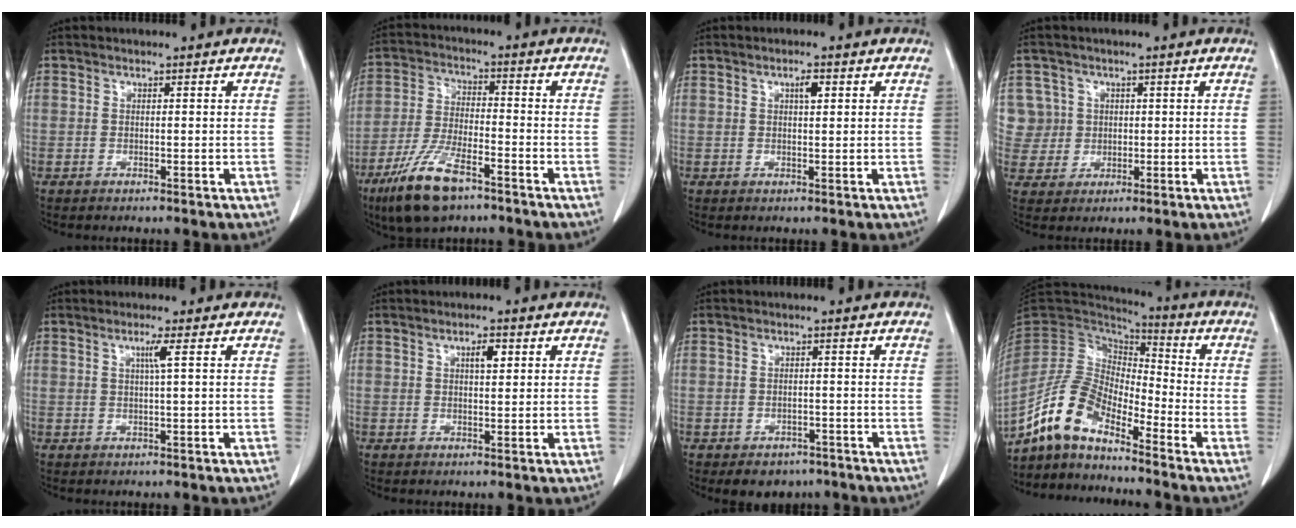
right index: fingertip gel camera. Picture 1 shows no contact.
{"total": 11.2, "force": [-7.2, 3.1, 7.9], "torque": [-0.167, -0.018, -0.132]}
{"total": 1.9, "force": [0.8, 0.5, 1.6], "torque": [-0.028, 0.000, 0.012]}
{"total": 6.5, "force": [1.3, 6.3, -0.3], "torque": [0.013, 0.025, 0.035]}
{"total": 2.0, "force": [0.6, -0.6, 1.8], "torque": [-0.037, -0.002, 0.013]}
{"total": 2.4, "force": [0.9, 0.7, 2.0], "torque": [-0.036, 0.000, 0.015]}
{"total": 4.5, "force": [-3.1, 3.0, 1.1], "torque": [-0.005, 0.006, -0.037]}
{"total": 10.2, "force": [-8.0, 3.2, 5.4], "torque": [-0.122, 0.025, -0.157]}